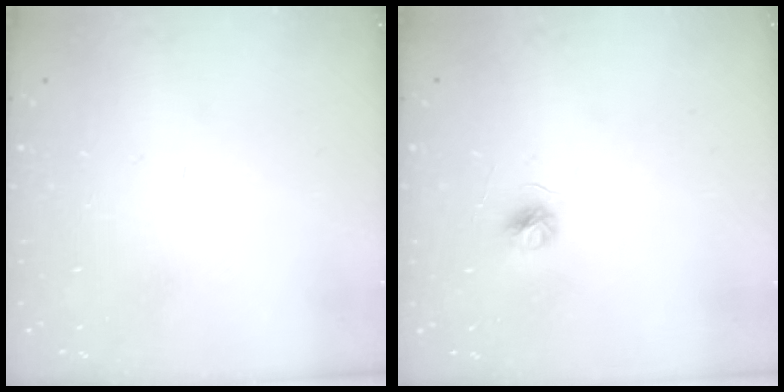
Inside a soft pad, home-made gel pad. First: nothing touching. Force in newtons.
{"total": 4.5, "press": 4.5, "slide": 0.4}